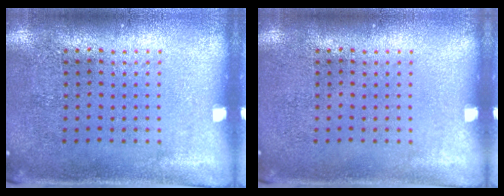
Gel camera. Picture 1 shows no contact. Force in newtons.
{"total": 0.0}